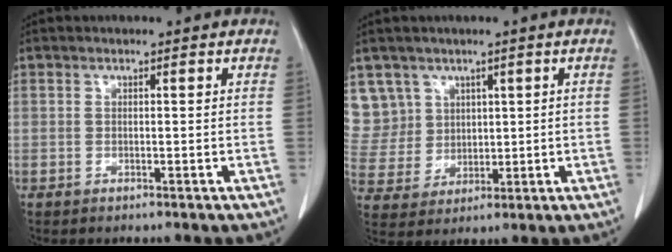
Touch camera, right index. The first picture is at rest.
{"total": 8.9, "force": [4.7, 7.6, 0.1], "torque": [-0.011, 0.026, 0.111]}